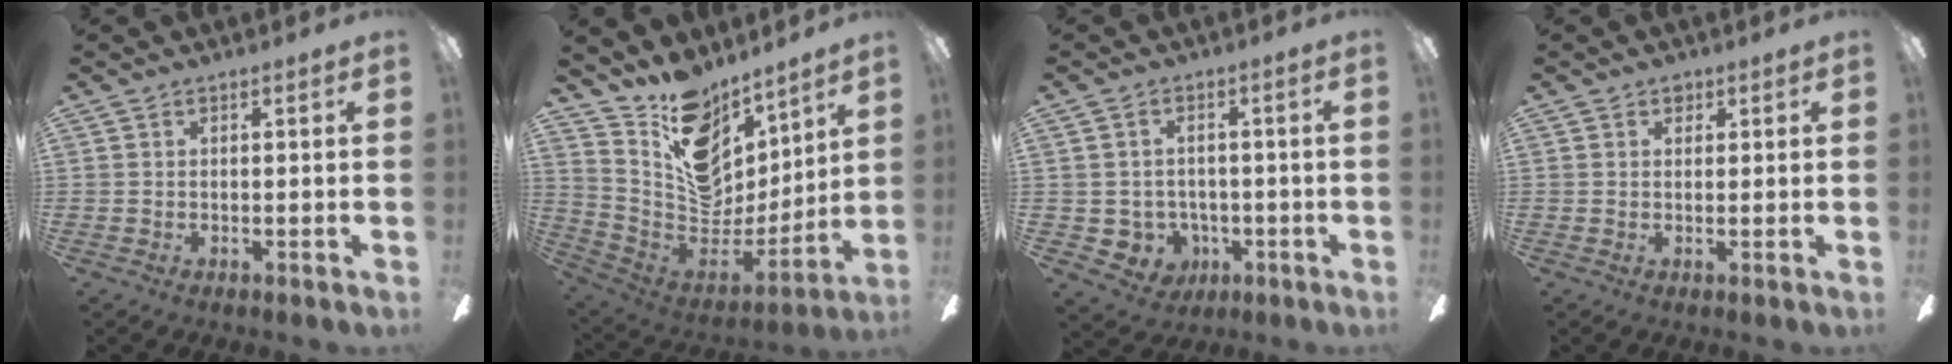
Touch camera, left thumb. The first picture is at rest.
{"total": 16.8, "force": [11.4, 10.3, 6.8], "torque": [-0.122, -0.087, 0.215]}
{"total": 5.3, "force": [0.0, 5.2, 0.7], "torque": [-0.029, 0.001, 0.005]}
{"total": 1.6, "force": [0.9, 1.1, 0.7], "torque": [0.002, -0.004, 0.013]}